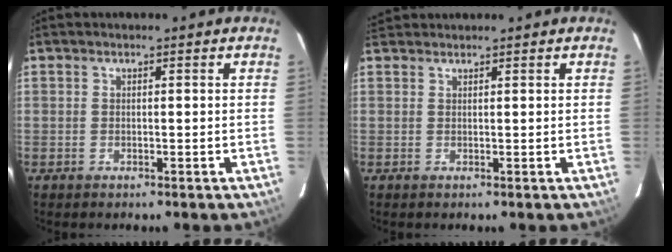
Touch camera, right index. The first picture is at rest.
{"total": 2.1, "force": [2.0, 0.8, 0.2], "torque": [-0.003, 0.015, 0.036]}